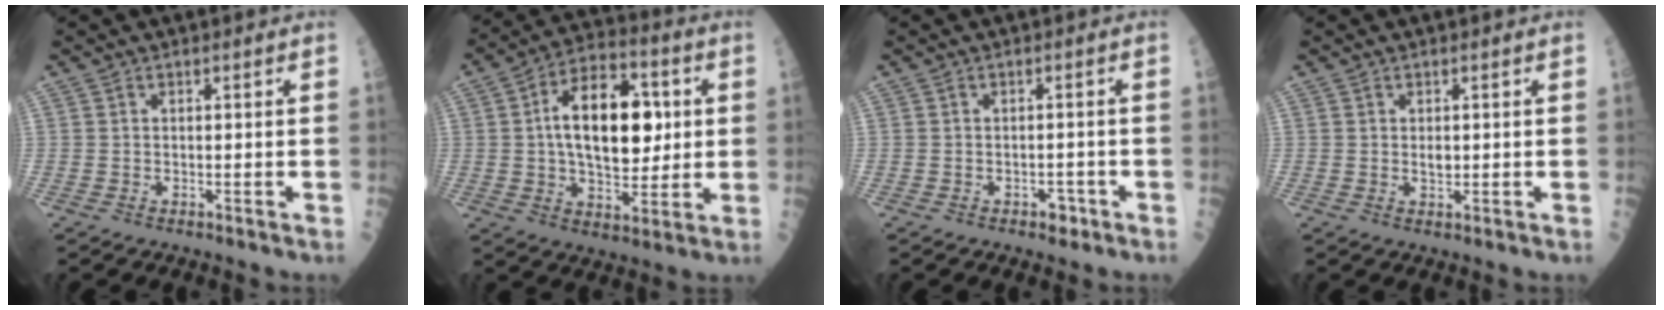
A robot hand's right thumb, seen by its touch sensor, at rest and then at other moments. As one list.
[{"total": 18.4, "force": [2.4, 10.2, 15.1], "torque": [-0.206, 0.011, 0.035]}, {"total": 2.2, "force": [-1.2, 1.4, 1.2], "torque": [-0.003, 0.010, -0.014]}, {"total": 1.7, "force": [0.1, 1.0, 1.4], "torque": [-0.017, -0.002, 0.003]}]